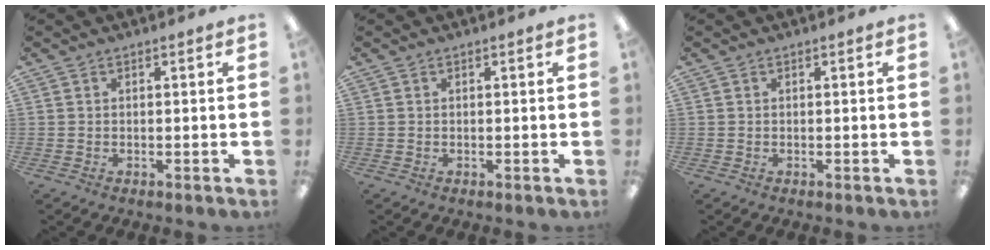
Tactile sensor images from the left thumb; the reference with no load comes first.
{"total": 0.0}
{"total": 0.0}